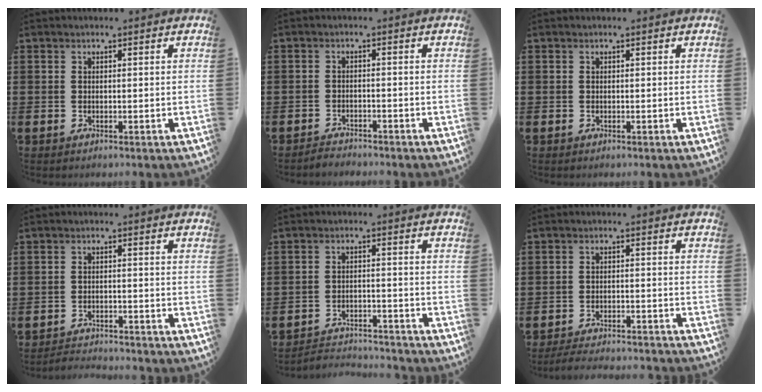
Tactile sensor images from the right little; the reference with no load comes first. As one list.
[{"total": 1.6, "force": [-1.6, 0.1, -0.2], "torque": [-0.003, 0.005, -0.034]}, {"total": 0.0}, {"total": 2.4, "force": [-2.4, 0.0, -0.2], "torque": [-0.003, 0.003, -0.052]}, {"total": 3.0, "force": [-3.0, 0.2, 0.0], "torque": [-0.006, 0.003, -0.066]}, {"total": 3.1, "force": [-3.1, -0.1, 0.5], "torque": [-0.009, 0.001, -0.063]}]